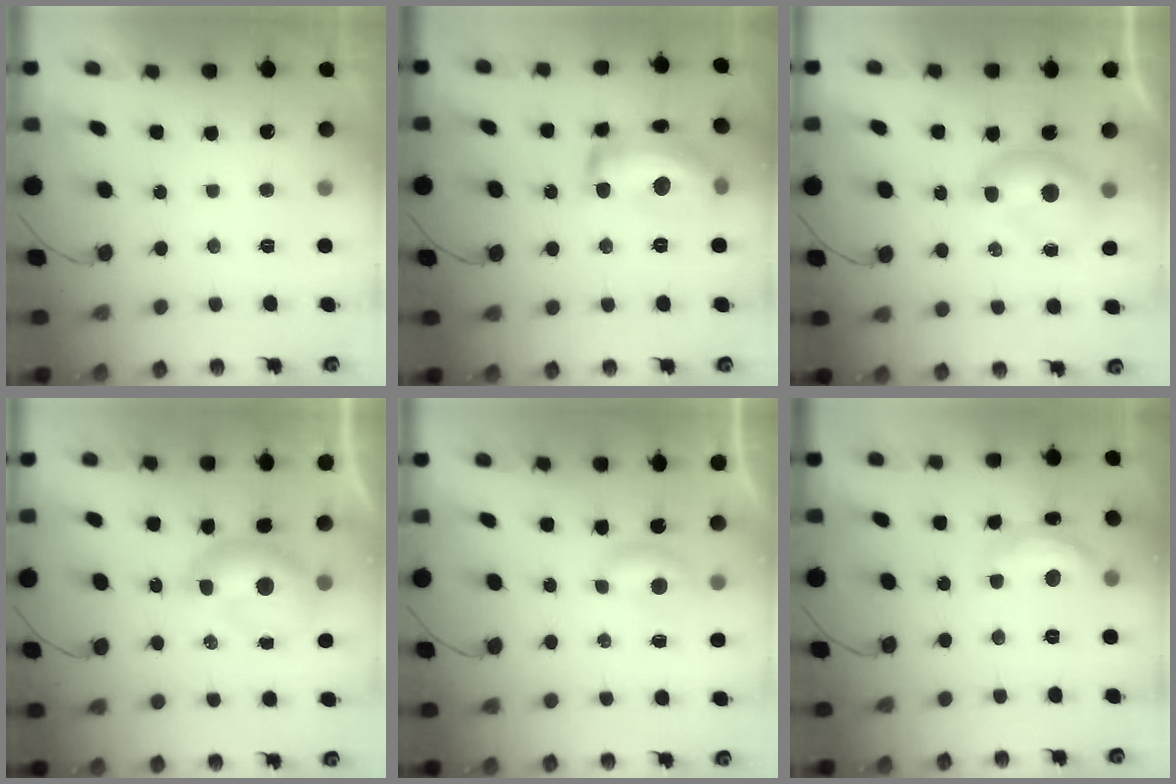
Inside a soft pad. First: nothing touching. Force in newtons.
{"total": 16.7, "press": 16.7, "slide": 1.2}
{"total": 8.1, "press": 8.0, "slide": 1.3}
{"total": 7.1, "press": 7.0, "slide": 0.9}
{"total": 3.6, "press": 3.6, "slide": 0.4}
{"total": 11.3, "press": 11.3, "slide": 0.6}